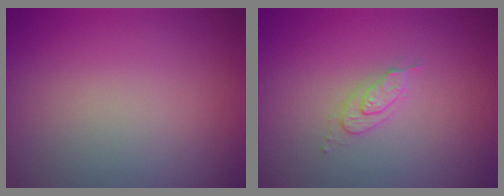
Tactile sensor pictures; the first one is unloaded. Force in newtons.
{"total": 2.0, "press": 2.0, "slide": 0.4}